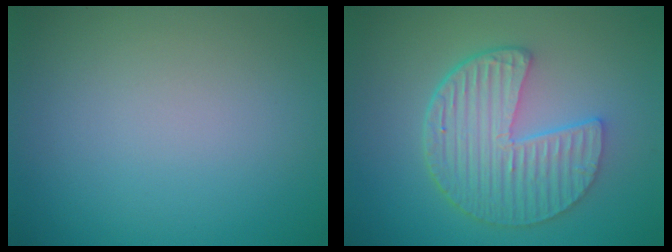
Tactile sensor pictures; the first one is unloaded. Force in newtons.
{"total": 6.5, "press": 4.8, "slide": 4.4}